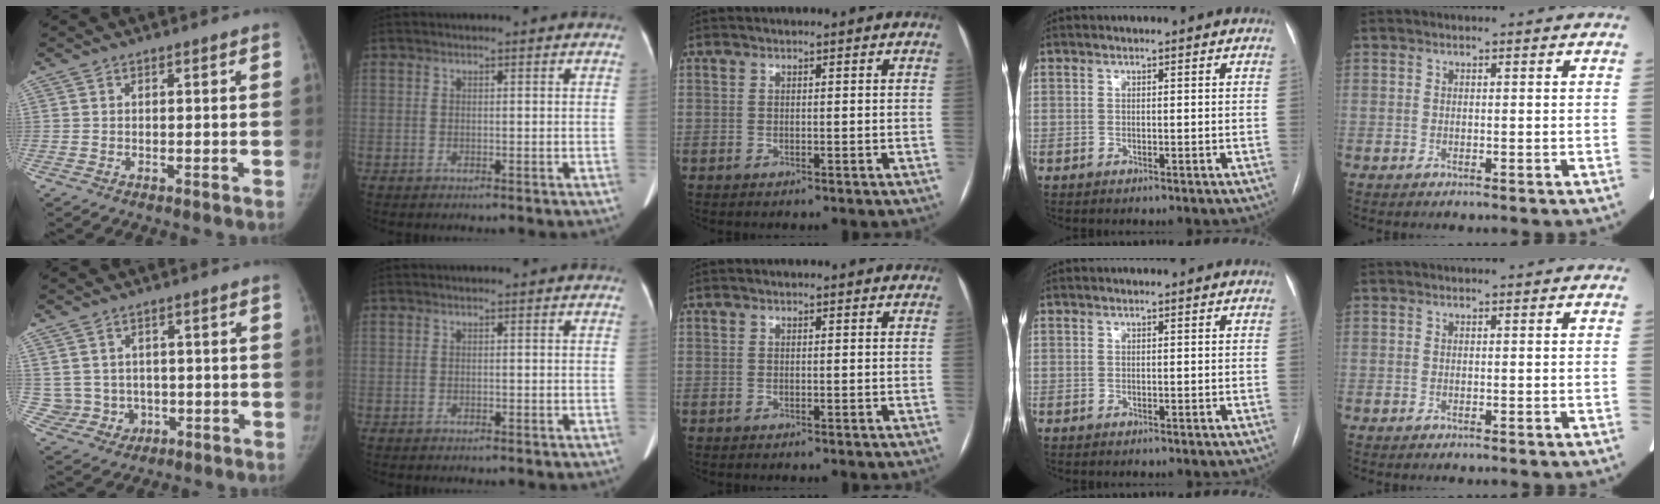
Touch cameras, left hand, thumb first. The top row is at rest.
{"thumb": {"total": 6.0, "force": [0.2, 5.8, 1.4], "torque": [-0.004, 0.008, 0.020]}, "middle": {"total": 2.9, "force": [2.8, 0.7, 0.6], "torque": [-0.009, 0.022, 0.024]}}